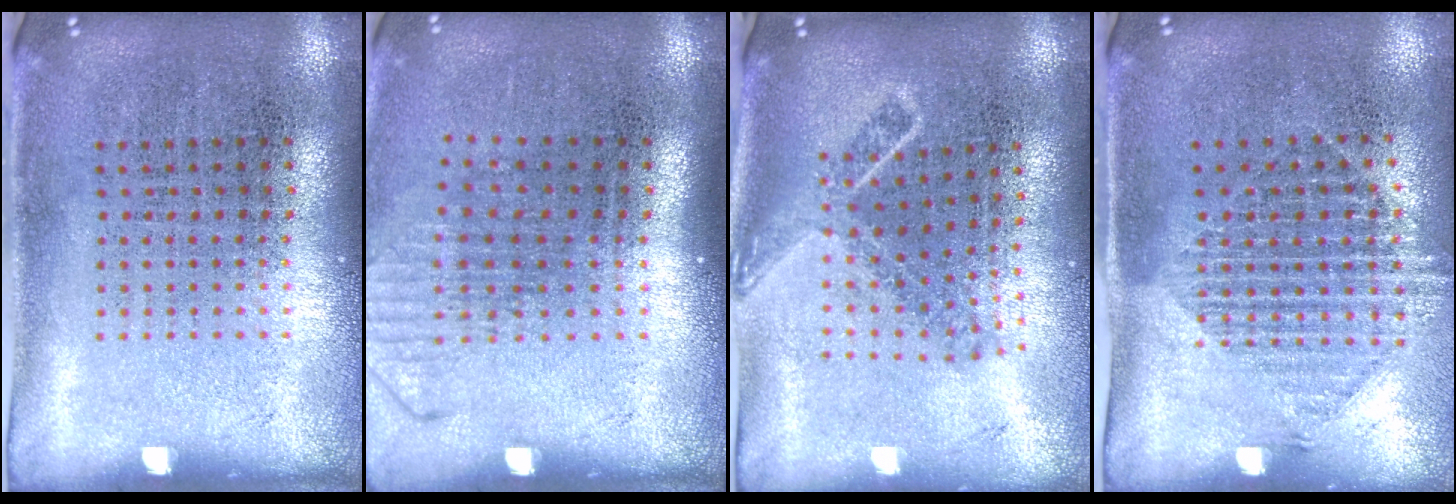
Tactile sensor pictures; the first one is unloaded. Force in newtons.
{"total": 1.3, "press": 1.0, "slide": 0.8}
{"total": 1.8, "press": 1.3, "slide": 1.2}
{"total": 1.6, "press": 1.3, "slide": 0.9}